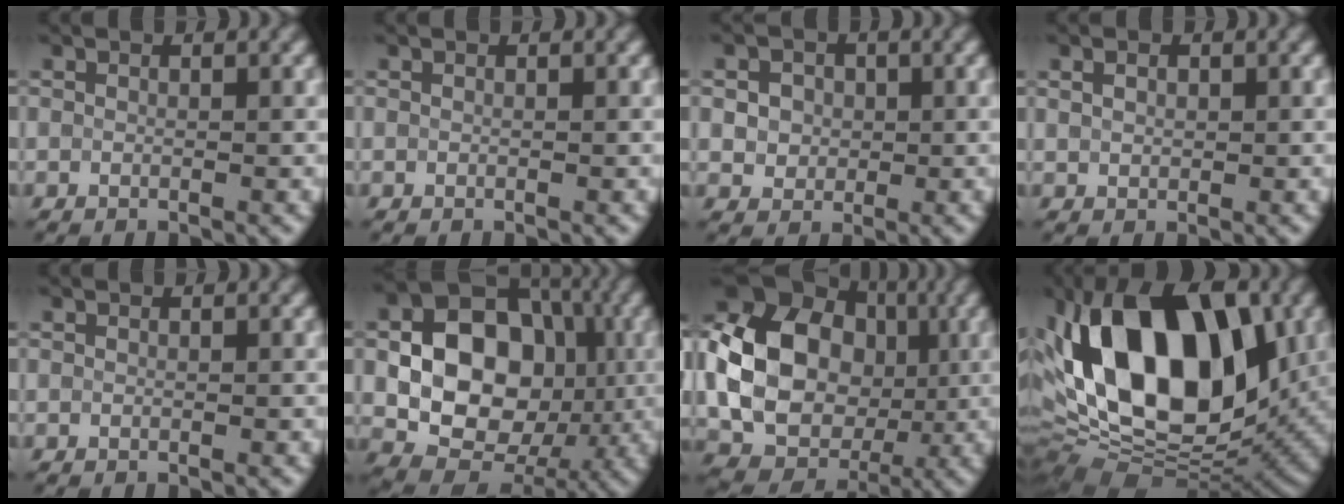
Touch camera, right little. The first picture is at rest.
{"total": 0.0}
{"total": 4.1, "force": [1.1, 3.4, 1.9], "torque": [-0.032, 0.020, 0.009]}
{"total": 1.2, "force": [0.5, 0.9, 0.6], "torque": [-0.013, 0.005, 0.009]}
{"total": 0.0}
{"total": 14.0, "force": [-0.2, 10.6, 9.2], "torque": [-0.128, 0.017, -0.012]}
{"total": 13.1, "force": [0.1, 10.2, 8.3], "torque": [-0.163, 0.003, -0.005]}
{"total": 16.6, "force": [2.3, 9.8, 13.2], "torque": [-0.238, 0.021, 0.027]}